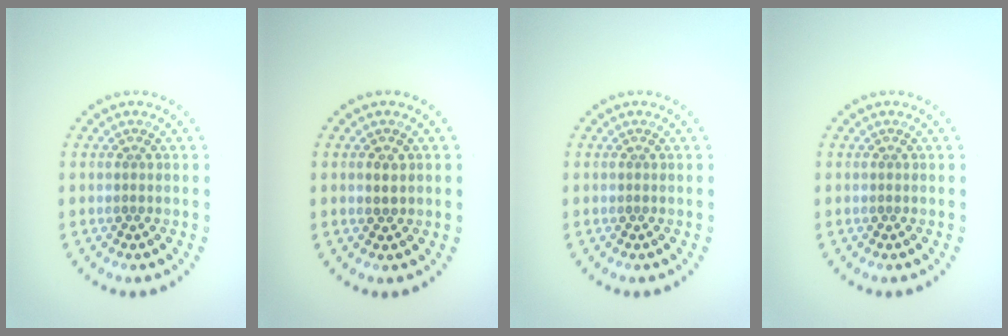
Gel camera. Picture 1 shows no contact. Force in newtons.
{"total": 1.0, "press": 1.0, "slide": 0.2}
{"total": 0.0}
{"total": 0.0}